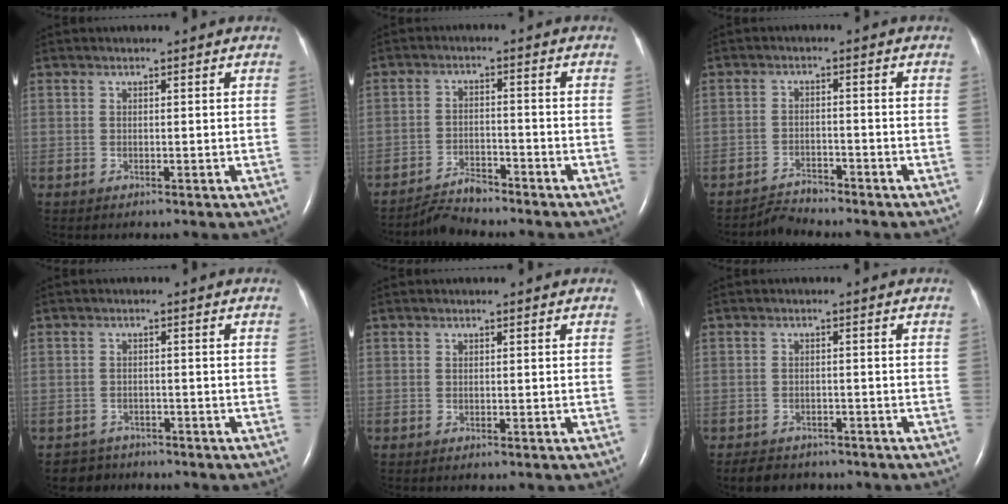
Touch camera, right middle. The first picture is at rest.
{"total": 3.9, "force": [-3.9, 0.4, 0.4], "torque": [-0.014, -0.017, -0.067]}
{"total": 2.9, "force": [-2.8, 0.0, -0.5], "torque": [0.004, -0.017, -0.049]}
{"total": 2.7, "force": [-2.2, 1.4, -0.7], "torque": [0.002, 0.002, -0.035]}
{"total": 0.0}
{"total": 5.6, "force": [-4.8, 2.5, 1.5], "torque": [-0.027, -0.003, -0.062]}